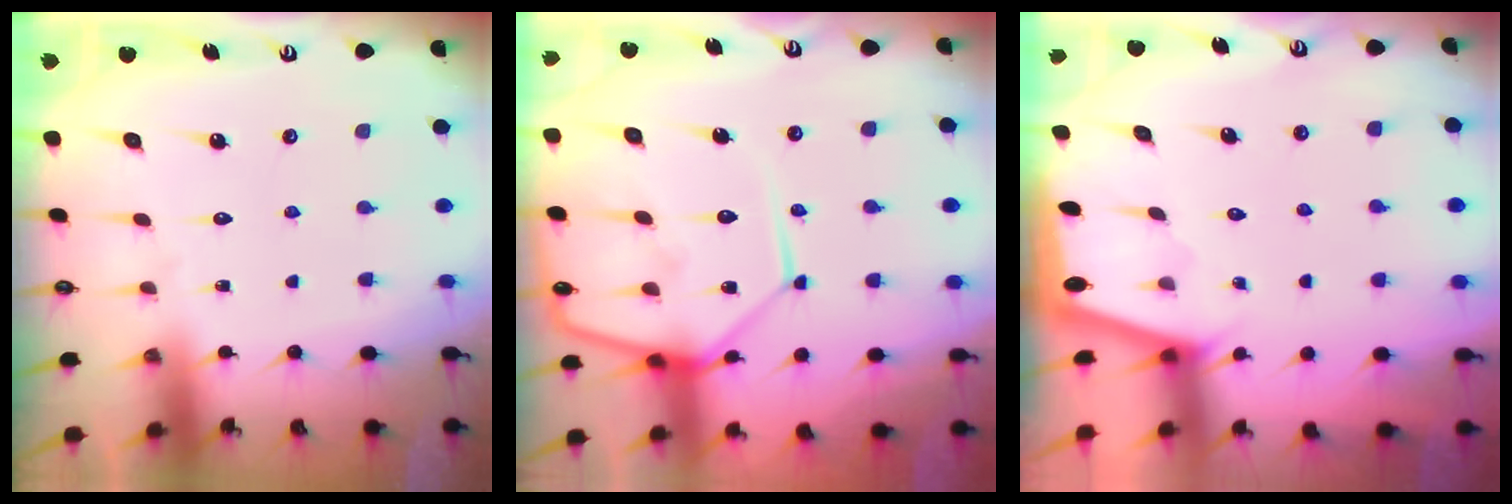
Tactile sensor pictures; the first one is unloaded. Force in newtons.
{"total": 17.5, "press": 17.4, "slide": 1.6}
{"total": 1.8, "press": 1.8, "slide": 0.3}